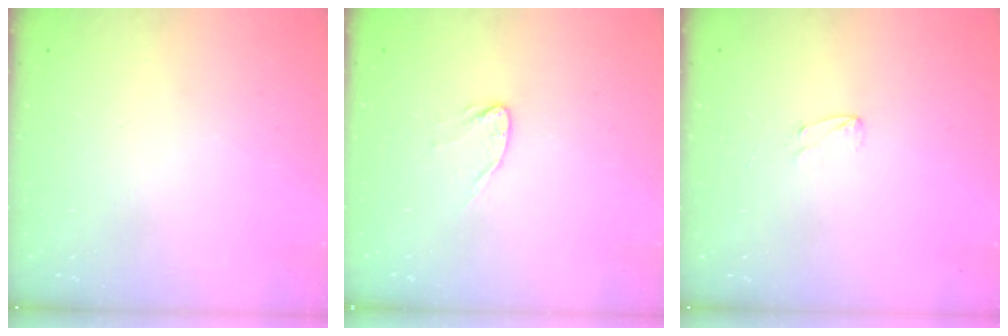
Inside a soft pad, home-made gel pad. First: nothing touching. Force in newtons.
{"total": 4.2, "press": 4.1, "slide": 0.4}
{"total": 3.9, "press": 3.8, "slide": 0.3}